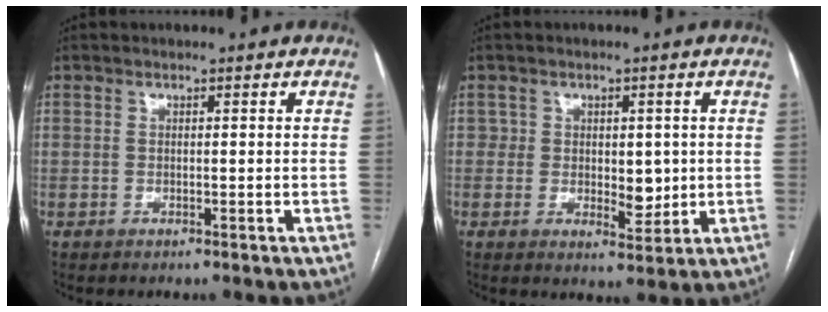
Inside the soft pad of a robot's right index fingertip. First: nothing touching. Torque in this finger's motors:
{"motor_torque": [-0.16, -0.02, -0.06, -0.01]}